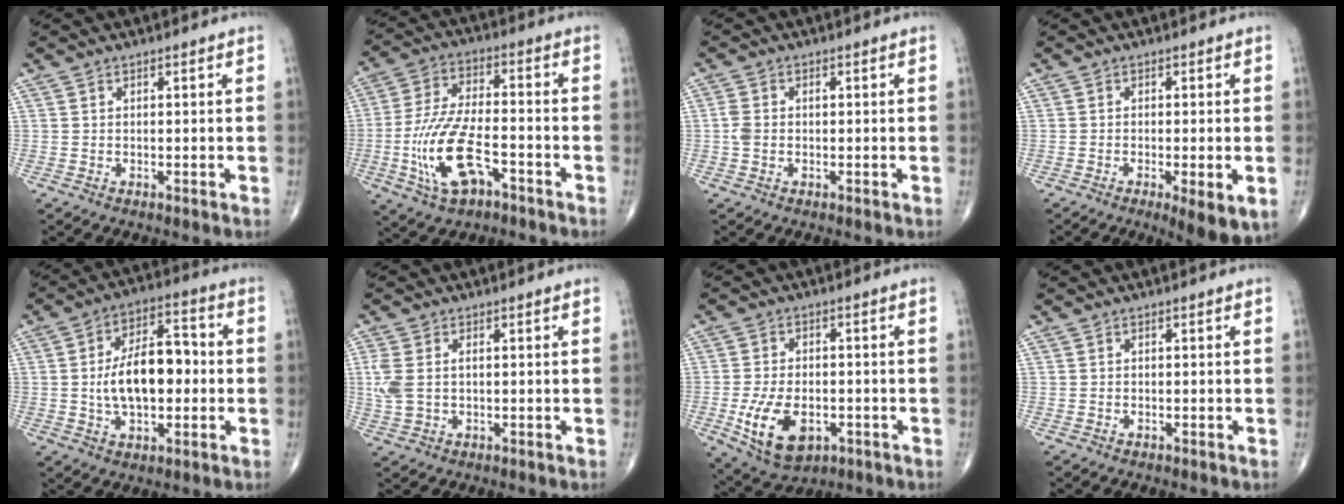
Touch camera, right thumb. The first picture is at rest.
{"total": 14.3, "force": [-5.5, 6.4, 11.6], "torque": [-0.242, 0.027, -0.099]}
{"total": 2.4, "force": [-0.2, 1.8, 1.6], "torque": [-0.040, 0.009, -0.007]}
{"total": 7.1, "force": [-2.5, 1.8, 6.4], "torque": [-0.090, -0.016, -0.036]}
{"total": 14.1, "force": [-0.6, 7.6, 11.8], "torque": [-0.182, 0.027, -0.014]}
{"total": 5.6, "force": [0.3, 3.6, 4.3], "torque": [-0.120, 0.006, 0.010]}
{"total": 11.5, "force": [-3.6, 6.9, 8.5], "torque": [-0.150, 0.003, -0.048]}
{"total": 0.0}